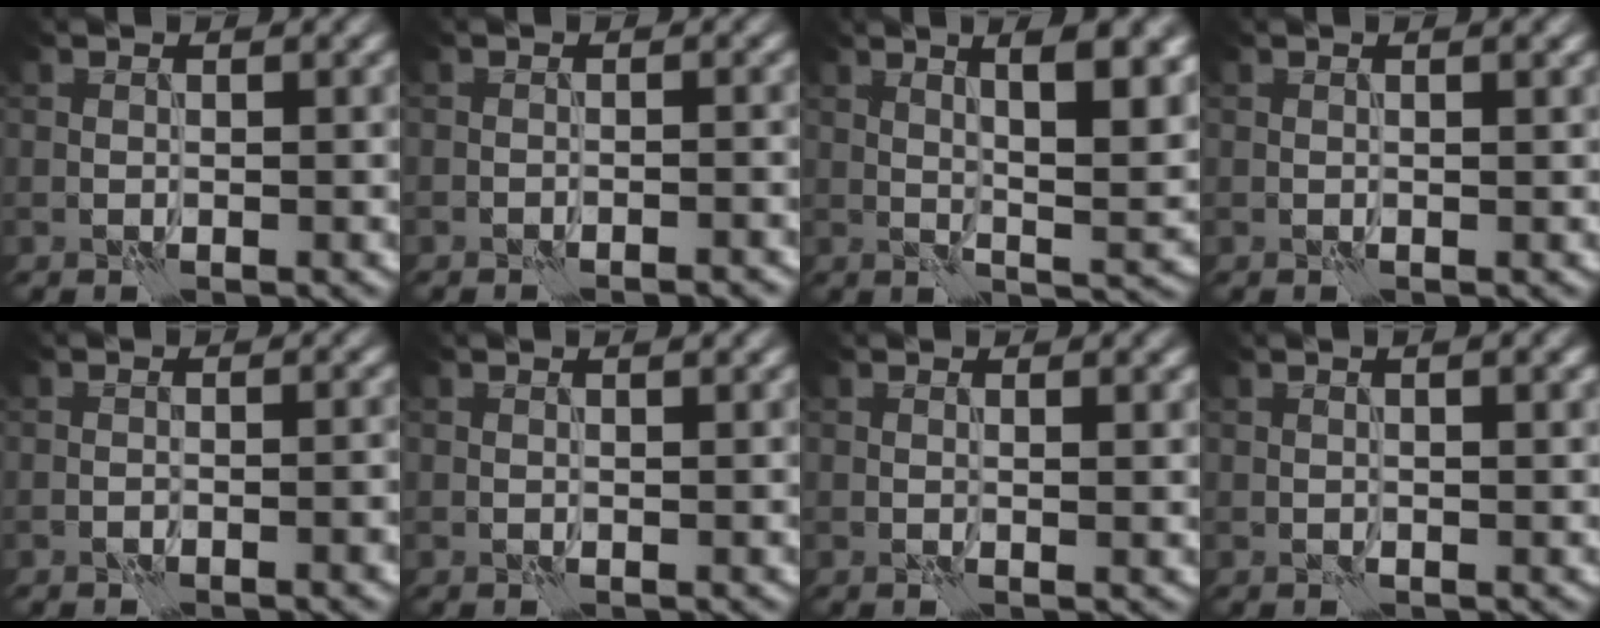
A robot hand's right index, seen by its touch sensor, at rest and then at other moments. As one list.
[{"total": 1.5, "force": [-1.5, 0.2, 0.2], "torque": [0.007, 0.008, -0.024]}, {"total": 9.4, "force": [3.1, 2.6, 8.5], "torque": [-0.099, 0.011, 0.043]}, {"total": 1.1, "force": [0.5, 0.3, 0.9], "torque": [-0.012, -0.003, 0.000]}, {"total": 1.5, "force": [-1.1, 0.3, 1.0], "torque": [-0.011, 0.009, -0.019]}, {"total": 0.7, "force": [0.6, 0.1, 0.5], "torque": [-0.009, -0.001, 0.006]}, {"total": 1.4, "force": [0.7, 0.3, 1.2], "torque": [-0.014, 0.000, 0.008]}, {"total": 2.8, "force": [1.5, 0.9, 2.2], "torque": [-0.020, -0.001, 0.008]}]